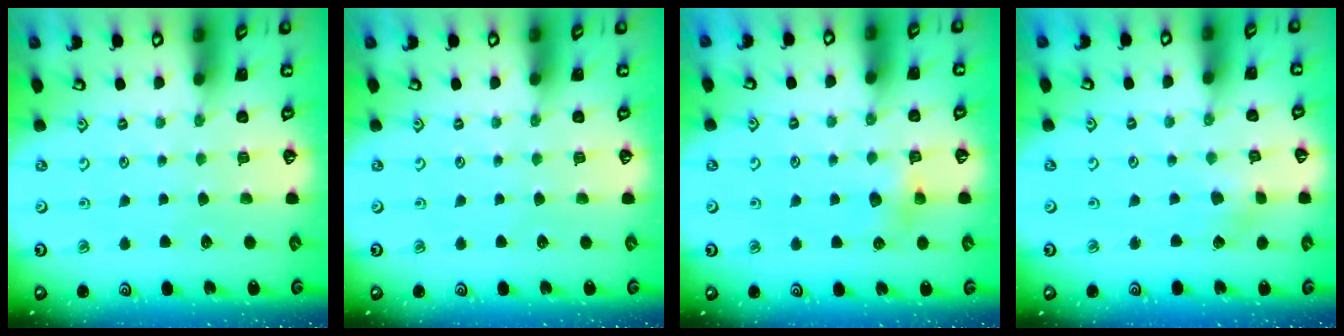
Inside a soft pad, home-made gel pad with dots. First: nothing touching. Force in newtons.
{"total": 0.0}
{"total": 5.3, "press": 5.3, "slide": 0.6}
{"total": 2.5, "press": 2.5, "slide": 0.3}